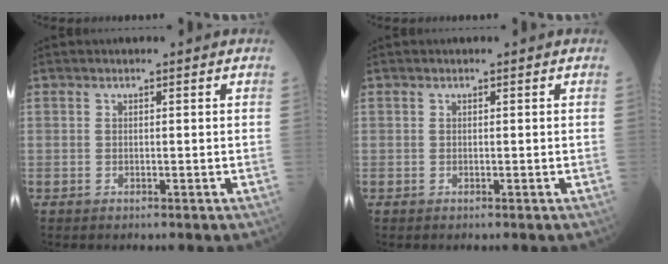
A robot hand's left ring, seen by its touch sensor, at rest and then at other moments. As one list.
[{"total": 0.0}]